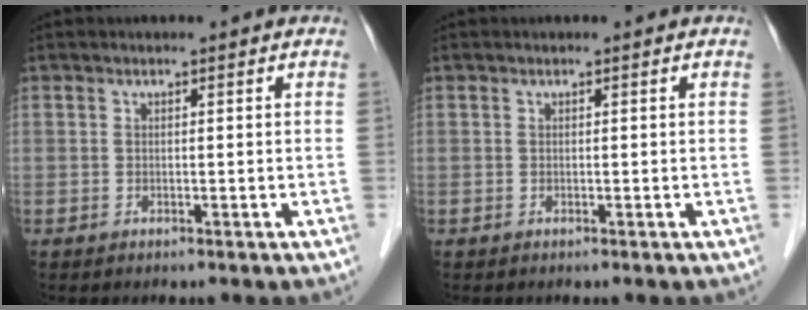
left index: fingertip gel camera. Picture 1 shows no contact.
{"total": 0.0}